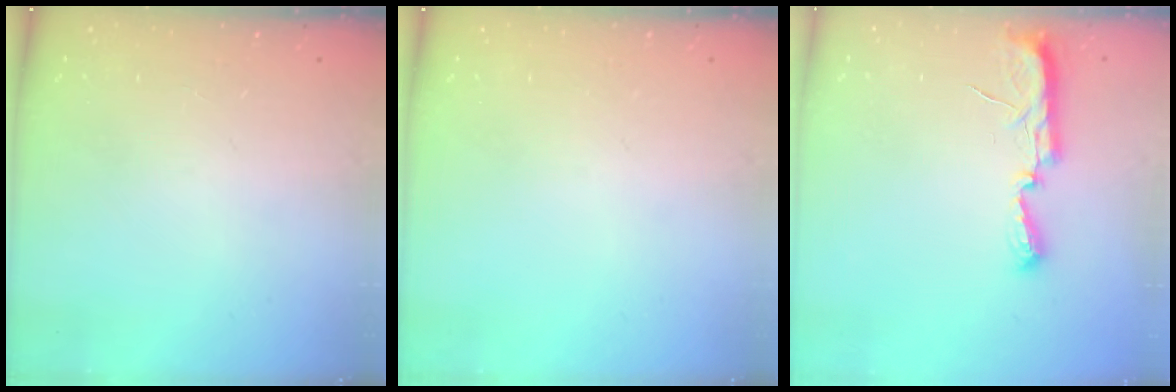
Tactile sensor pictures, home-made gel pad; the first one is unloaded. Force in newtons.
{"total": 0.0}
{"total": 9.8, "press": 8.5, "slide": 4.8}